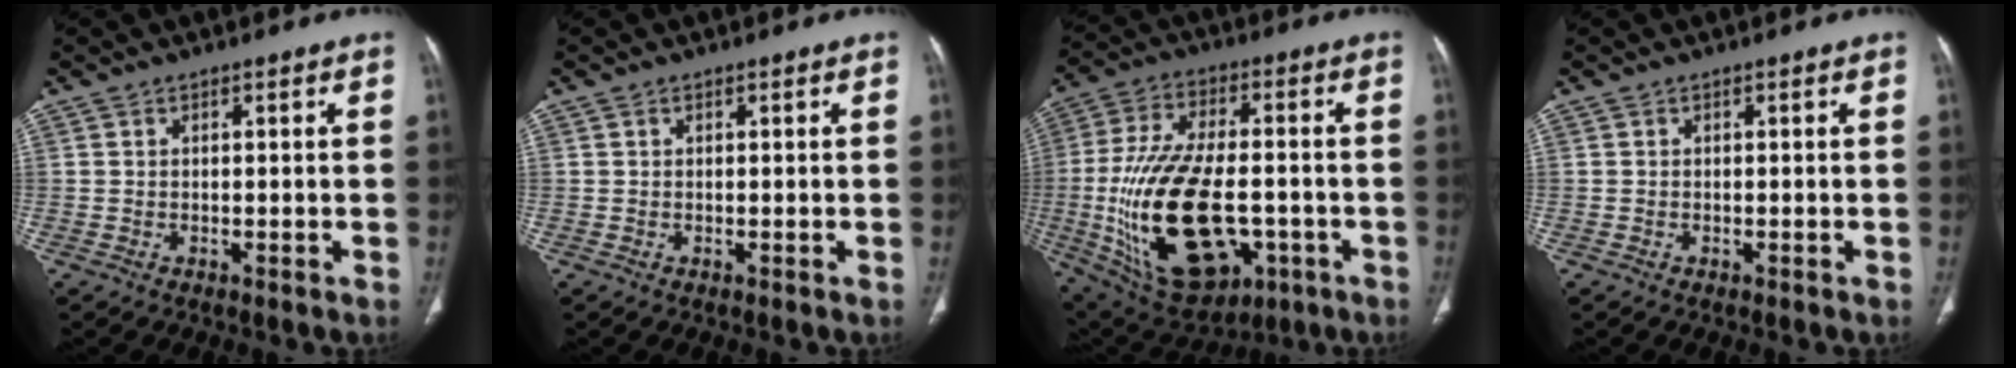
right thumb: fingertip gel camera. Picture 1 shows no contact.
{"total": 0.0}
{"total": 25.8, "force": [-5.2, 13.9, 21.1], "torque": [-0.409, 0.002, -0.059]}
{"total": 0.0}